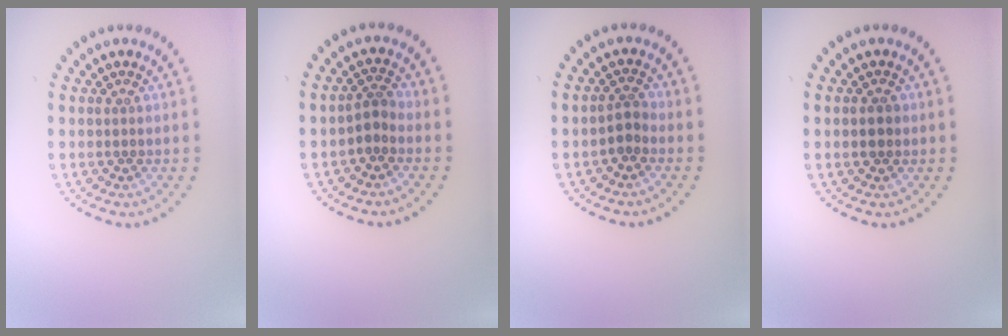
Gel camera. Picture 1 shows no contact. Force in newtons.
{"total": 1.6, "press": 1.2, "slide": 1.0}
{"total": 1.5, "press": 1.3, "slide": 0.8}
{"total": 1.3, "press": 1.3, "slide": 0.1}